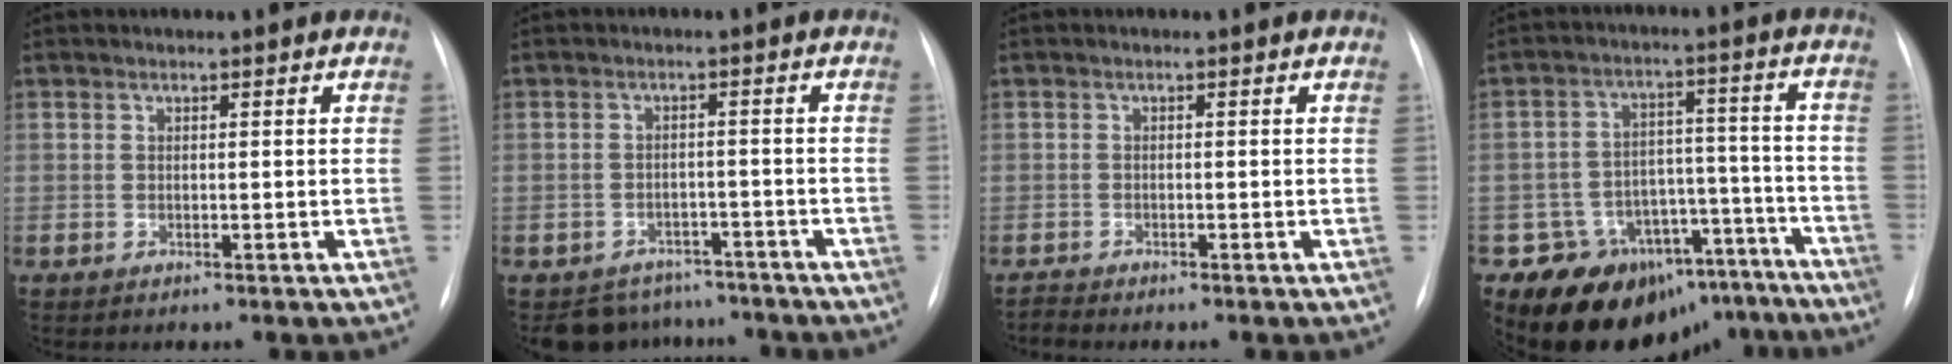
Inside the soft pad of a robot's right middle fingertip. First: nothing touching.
{"total": 7.4, "force": [-6.5, 3.5, -0.3], "torque": [0.011, 0.017, -0.084]}
{"total": 1.1, "force": [-0.9, -0.5, -0.3], "torque": [-0.001, -0.010, -0.018]}
{"total": 16.8, "force": [-13.1, 9.8, 3.6], "torque": [-0.031, 0.071, -0.172]}